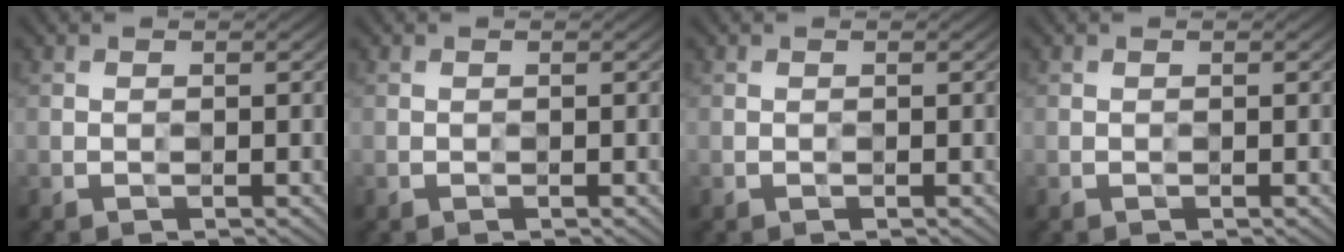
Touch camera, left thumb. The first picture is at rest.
{"total": 0.0}
{"total": 0.0}
{"total": 0.0}